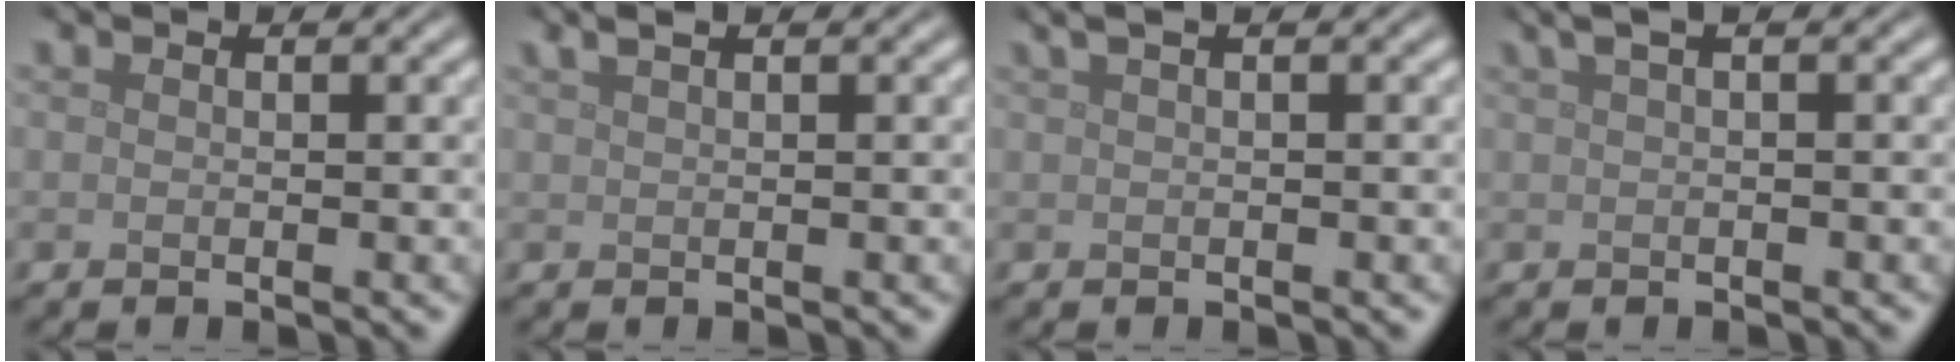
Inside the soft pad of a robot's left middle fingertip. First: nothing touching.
{"total": 1.7, "force": [1.1, 0.5, 1.1], "torque": [-0.016, 0.004, 0.014]}
{"total": 2.9, "force": [1.5, 1.2, 2.2], "torque": [-0.024, 0.015, 0.008]}
{"total": 2.9, "force": [1.4, 1.0, 2.3], "torque": [-0.029, 0.006, 0.017]}